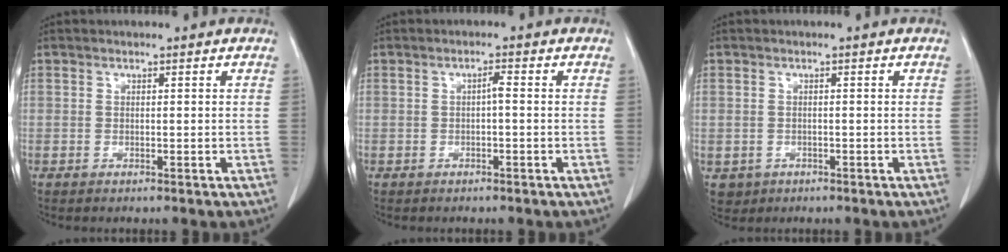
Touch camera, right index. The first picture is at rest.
{"total": 1.2, "force": [0.0, 0.2, 1.2], "torque": [-0.018, 0.004, 0.000]}
{"total": 2.9, "force": [-0.7, 2.8, 0.3], "torque": [0.001, 0.004, -0.005]}